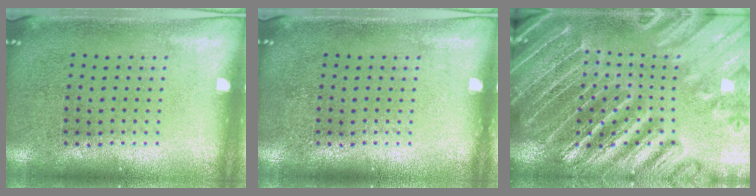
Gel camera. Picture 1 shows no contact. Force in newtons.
{"total": 0.0}
{"total": 4.9, "press": 4.4, "slide": 2.2}